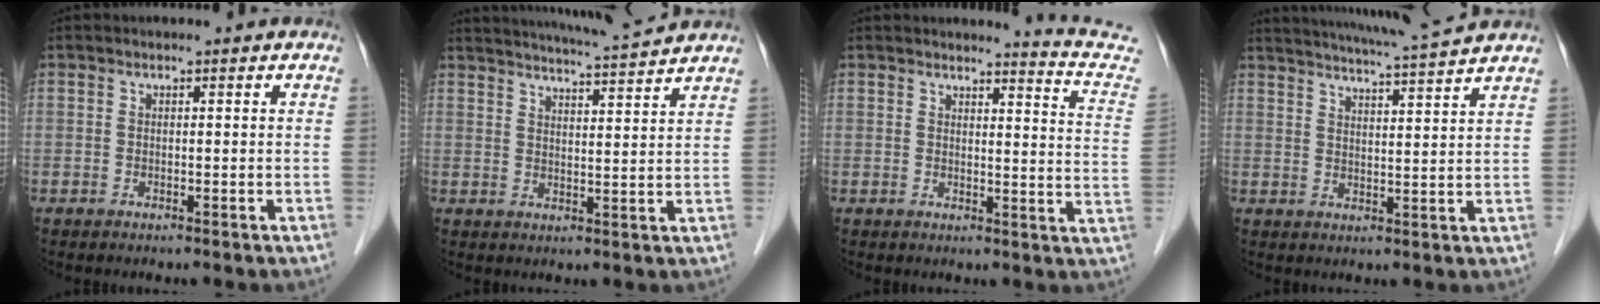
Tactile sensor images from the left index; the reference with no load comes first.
{"total": 11.1, "force": [10.4, -0.7, 3.7], "torque": [-0.070, 0.013, 0.144]}
{"total": 8.9, "force": [8.8, -1.3, 1.2], "torque": [-0.026, -0.082, 0.079]}
{"total": 12.1, "force": [11.2, -1.1, 4.6], "torque": [-0.087, 0.007, 0.153]}